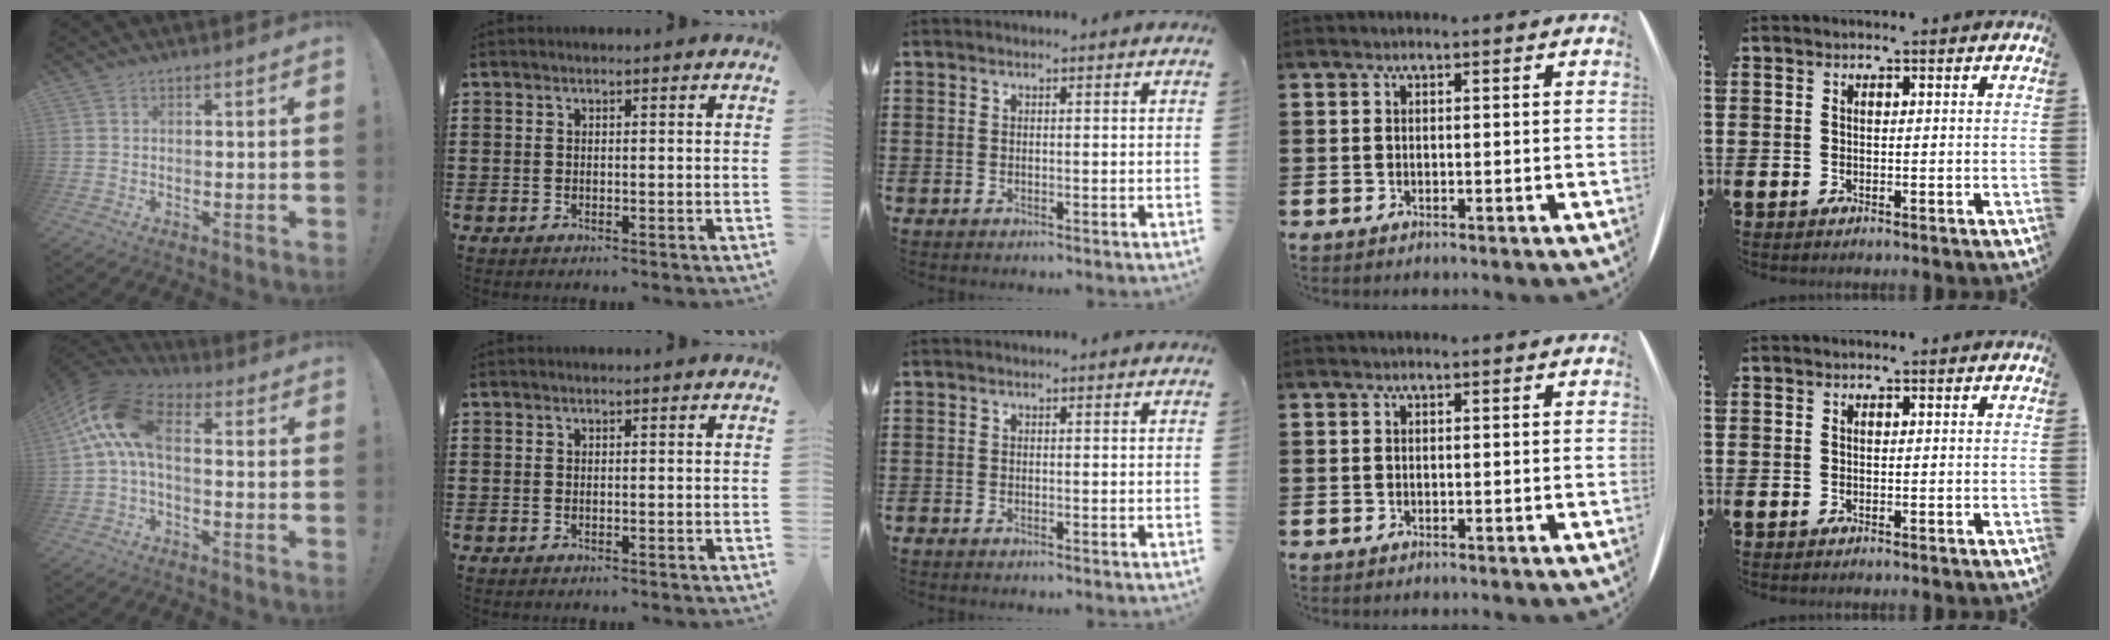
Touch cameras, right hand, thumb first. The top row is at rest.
{"thumb": {"total": 12.7, "force": [1.8, 6.5, 10.7], "torque": [-0.216, 0.011, 0.037]}}